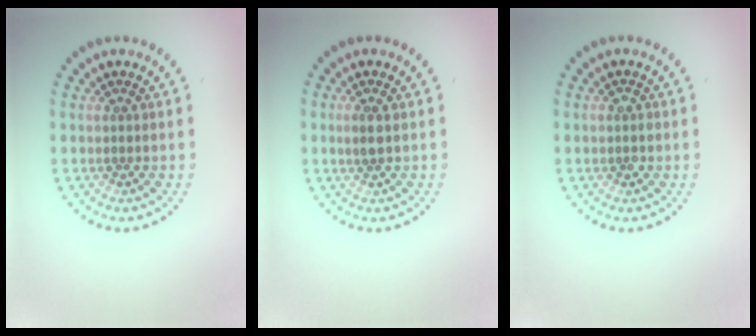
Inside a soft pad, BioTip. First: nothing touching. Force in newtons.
{"total": 1.3, "press": 1.2, "slide": 0.5}
{"total": 1.2, "press": 1.1, "slide": 0.3}